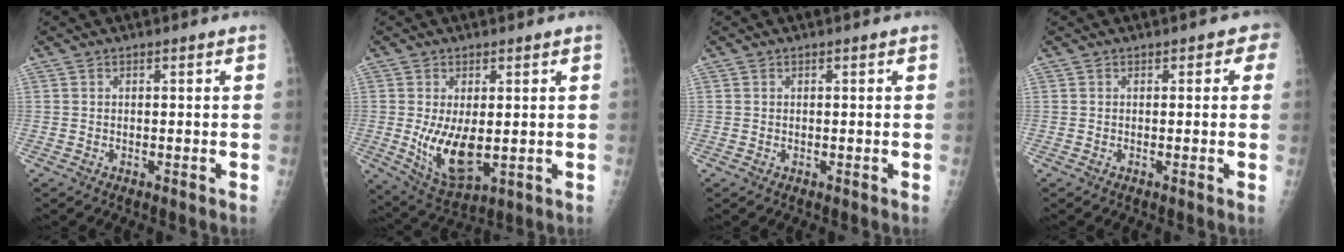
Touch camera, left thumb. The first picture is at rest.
{"total": 9.7, "force": [-0.7, 4.9, 8.4], "torque": [-0.139, -0.025, 0.007]}
{"total": 0.0}
{"total": 1.9, "force": [0.6, 1.3, 1.2], "torque": [0.009, 0.005, -0.002]}